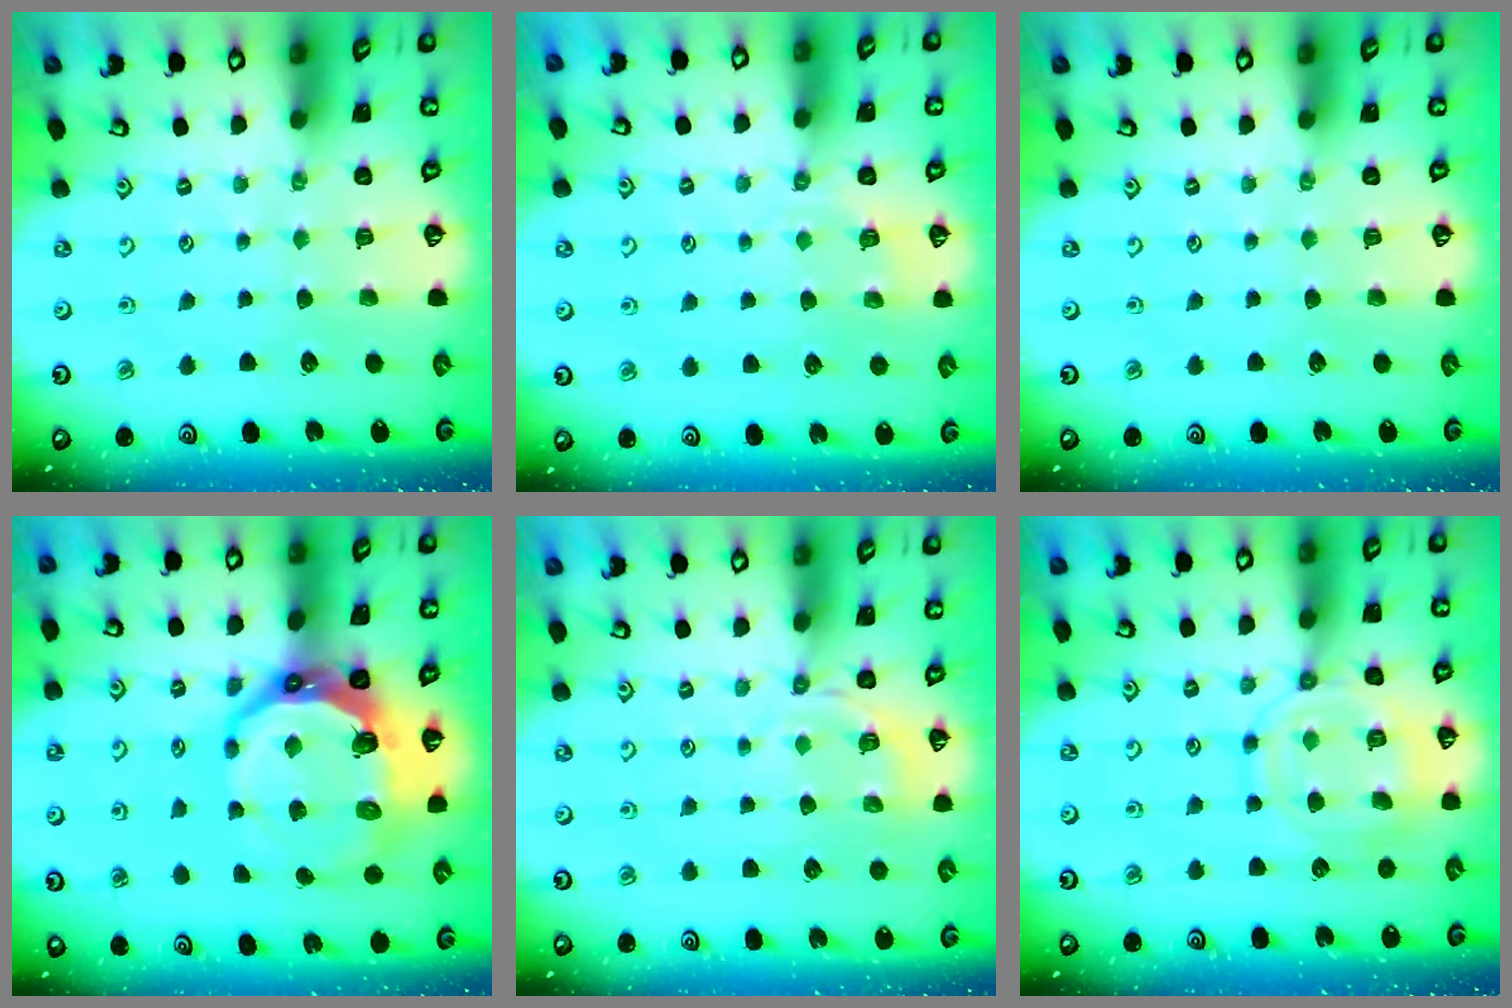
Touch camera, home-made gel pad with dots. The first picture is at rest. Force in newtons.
{"total": 3.0, "press": 2.5, "slide": 1.6}
{"total": 0.0}
{"total": 15.7, "press": 14.8, "slide": 5.3}
{"total": 5.0, "press": 4.5, "slide": 2.3}
{"total": 14.2, "press": 14.1, "slide": 1.3}